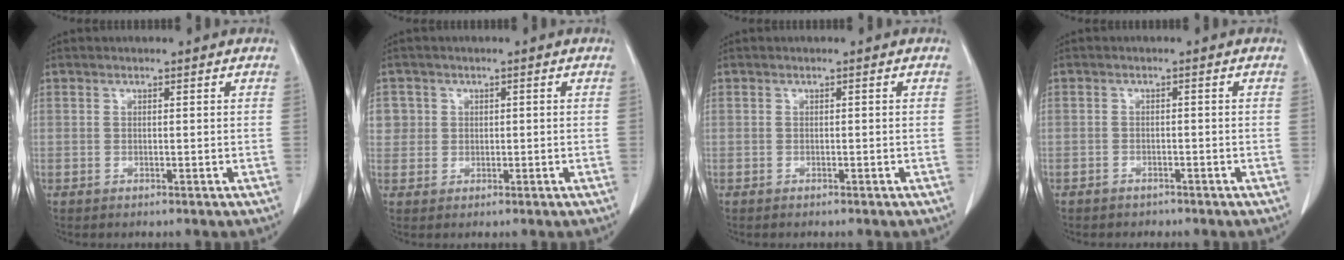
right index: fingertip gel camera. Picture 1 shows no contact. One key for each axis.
{"total": 2.8, "fx": 0.5, "fy": 2.8, "fz": -0.1, "tx": 0.022, "ty": 0.007, "tz": 0.004}
{"total": 0.0}
{"total": 1.8, "fx": -1.5, "fy": 1.0, "fz": 0.1, "tx": -0.008, "ty": 0.002, "tz": -0.023}